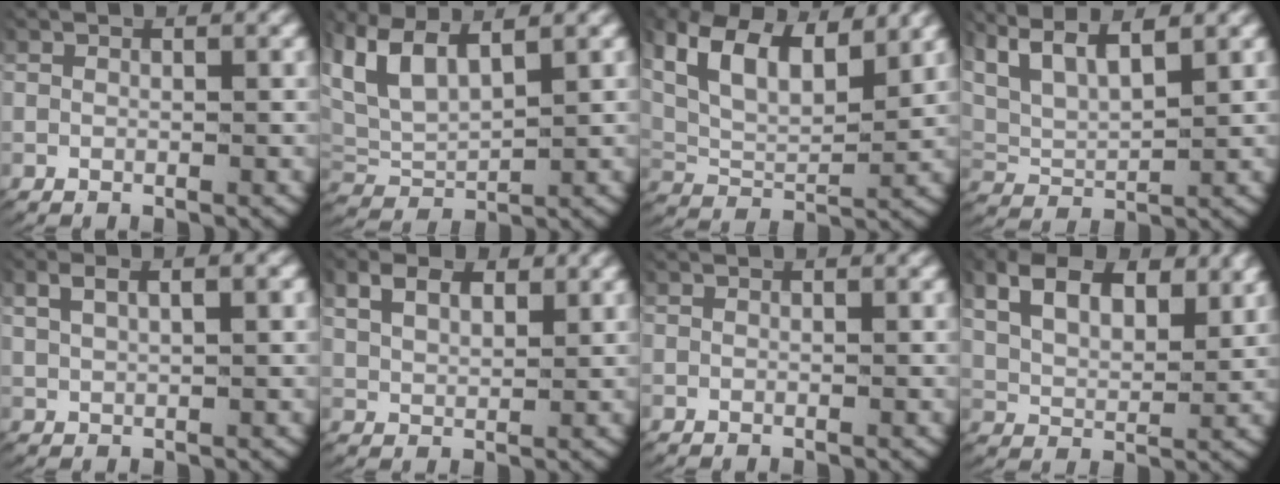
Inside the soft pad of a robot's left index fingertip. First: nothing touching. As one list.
[{"total": 7.5, "force": [2.1, 5.6, 4.4], "torque": [-0.136, -0.015, 0.041]}, {"total": 9.3, "force": [3.7, 5.8, 6.2], "torque": [-0.135, -0.013, 0.070]}, {"total": 7.9, "force": [3.9, 5.1, 4.7], "torque": [-0.116, -0.005, 0.063]}, {"total": 2.5, "force": [1.4, 0.8, 1.9], "torque": [-0.035, 0.008, 0.031]}, {"total": 3.4, "force": [2.2, 1.9, 1.7], "torque": [-0.038, -0.004, 0.045]}, {"total": 0.0}, {"total": 8.1, "force": [3.9, 5.4, 4.5], "torque": [-0.092, 0.002, 0.057]}]